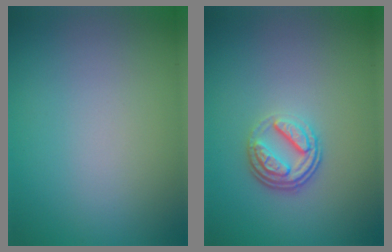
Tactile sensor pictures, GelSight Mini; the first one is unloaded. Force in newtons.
{"total": 3.7, "press": 2.6, "slide": 2.6}